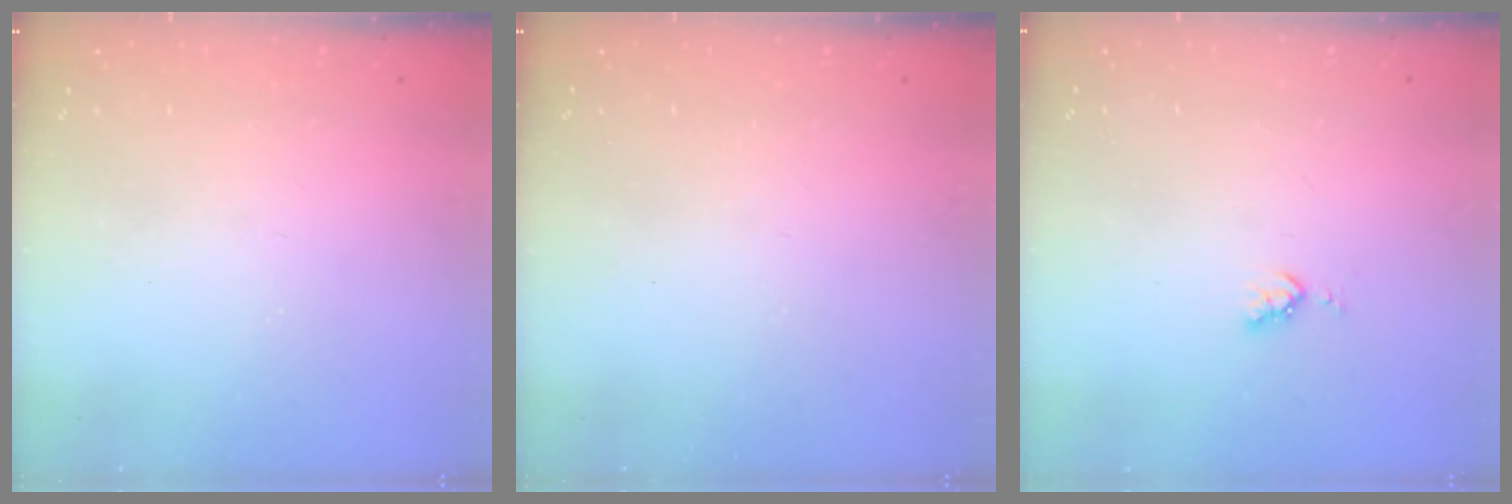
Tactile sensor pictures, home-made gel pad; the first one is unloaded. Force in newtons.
{"total": 0.0}
{"total": 3.6, "press": 3.5, "slide": 0.4}